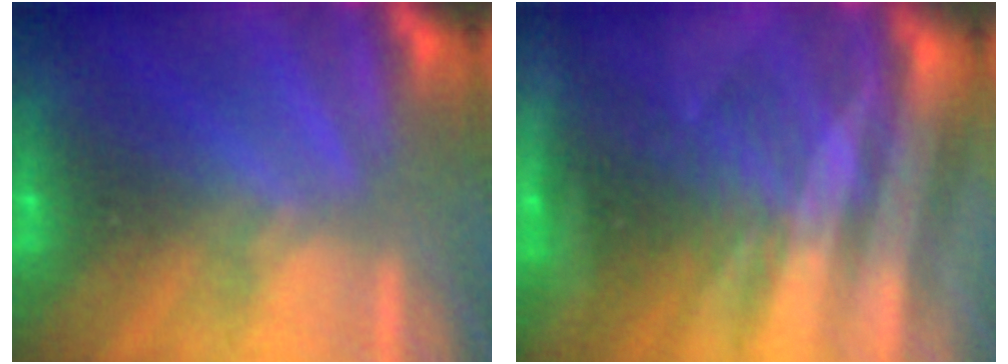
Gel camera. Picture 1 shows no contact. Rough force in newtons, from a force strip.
{"total": 3.0}